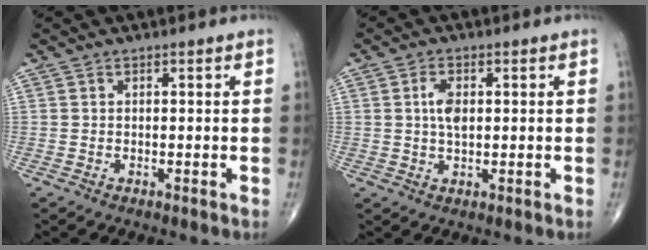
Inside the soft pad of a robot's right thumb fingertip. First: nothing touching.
{"total": 4.0, "force": [0.7, 2.1, 3.3], "torque": [-0.063, 0.000, 0.012]}